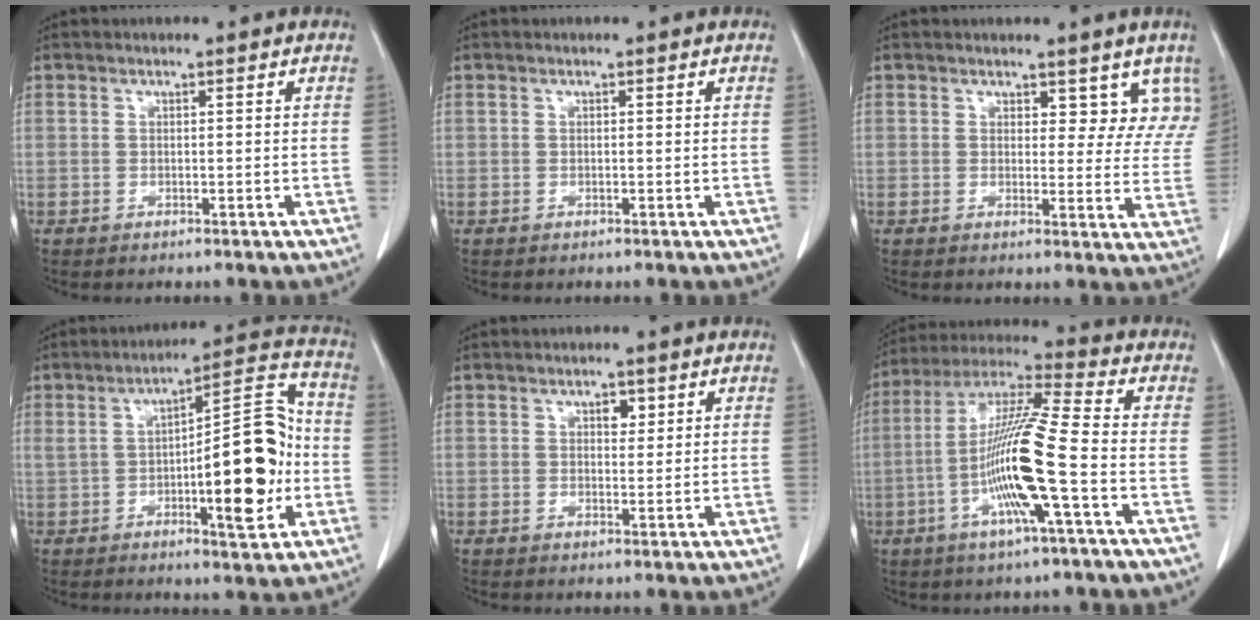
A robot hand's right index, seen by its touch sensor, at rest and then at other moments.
{"total": 0.0}
{"total": 6.6, "force": [5.1, 3.4, 2.5], "torque": [0.001, -0.013, 0.046]}
{"total": 14.6, "force": [-1.7, 3.3, 14.1], "torque": [-0.201, 0.025, -0.018]}
{"total": 2.0, "force": [0.9, 1.1, 1.3], "torque": [-0.015, -0.001, 0.013]}
{"total": 14.8, "force": [-3.9, -0.3, 14.2], "torque": [-0.282, -0.003, -0.084]}